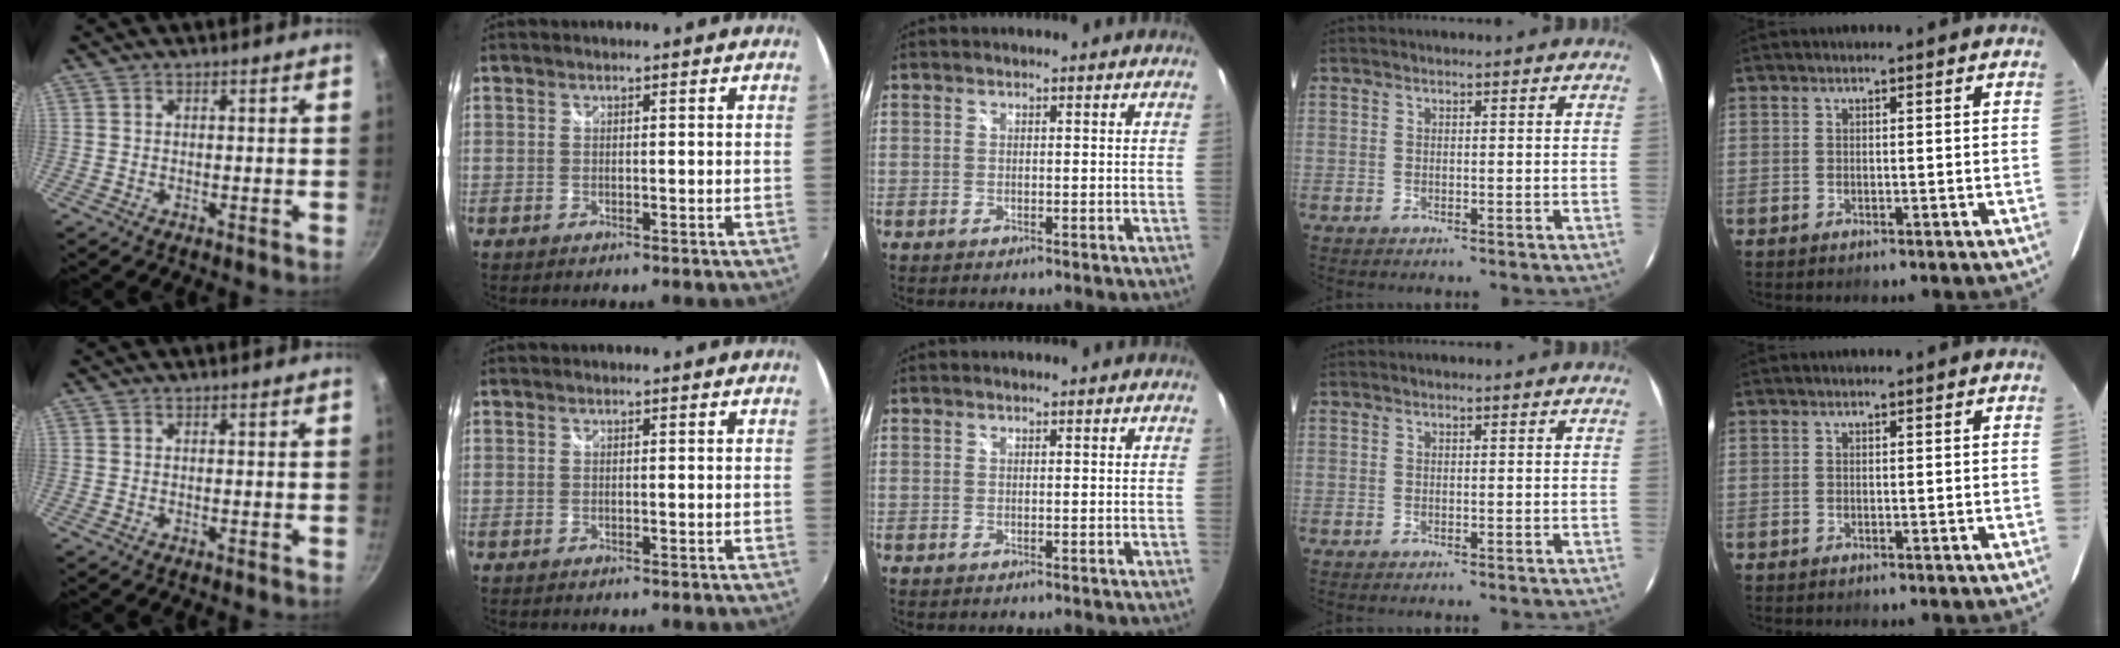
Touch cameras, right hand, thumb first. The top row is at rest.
{}